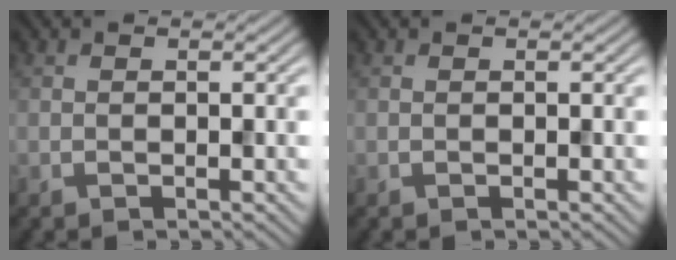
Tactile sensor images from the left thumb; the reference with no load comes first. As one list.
[{"total": 0.0}]